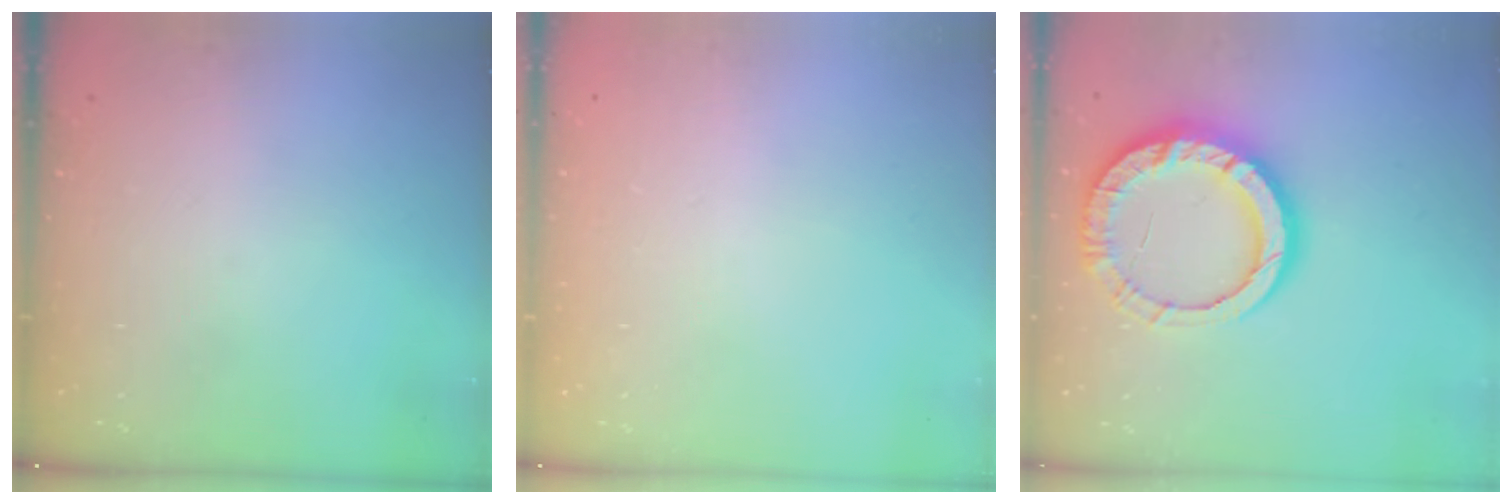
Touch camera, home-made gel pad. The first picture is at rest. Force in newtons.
{"total": 2.5, "press": 2.5, "slide": 0.2}
{"total": 15.6, "press": 15.5, "slide": 1.4}